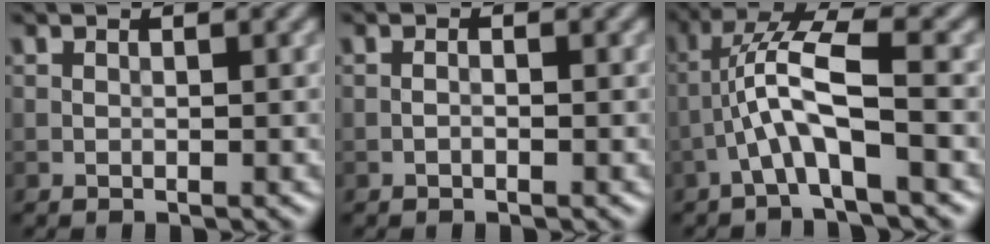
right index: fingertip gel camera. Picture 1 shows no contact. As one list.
[{"total": 0.6, "force": [-0.3, 0.2, 0.4], "torque": [-0.009, 0.000, -0.007]}, {"total": 5.5, "force": [-2.1, 0.9, 5.0], "torque": [-0.104, 0.021, -0.042]}]